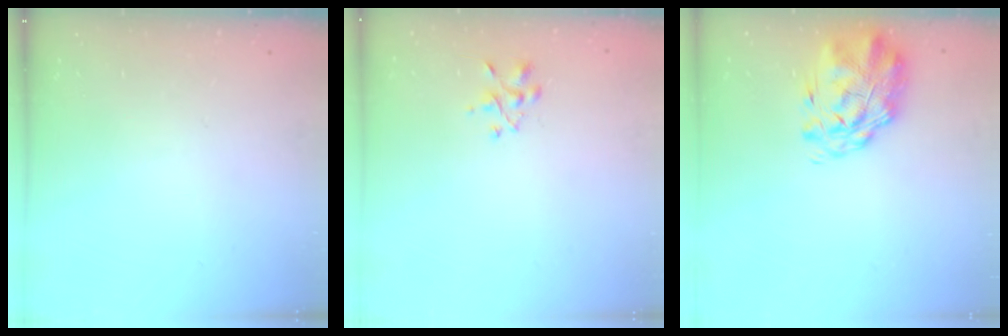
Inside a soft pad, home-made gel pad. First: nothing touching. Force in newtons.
{"total": 1.7, "press": 1.6, "slide": 0.7}
{"total": 3.1, "press": 2.6, "slide": 1.7}